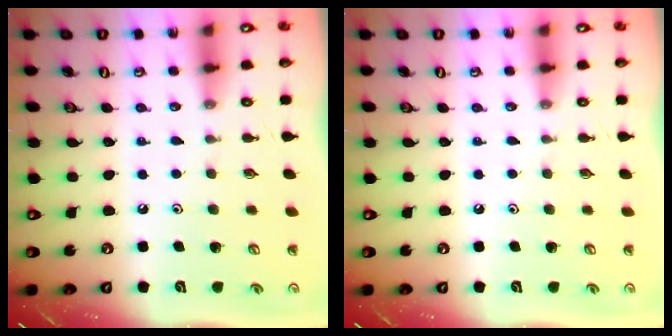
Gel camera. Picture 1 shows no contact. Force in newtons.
{"total": 0.0}